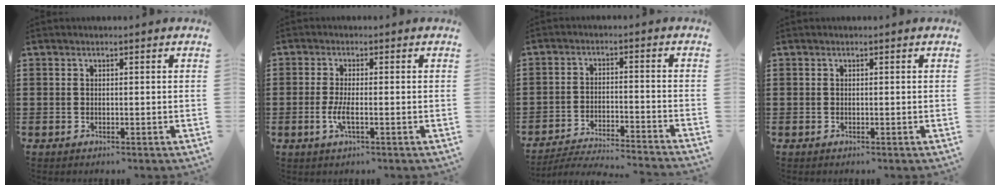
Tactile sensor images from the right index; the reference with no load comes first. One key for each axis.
{"total": 3.2, "fx": -0.9, "fy": 0.6, "fz": 3.0, "tx": -0.066, "ty": -0.010, "tz": -0.017}
{"total": 4.6, "fx": -4.4, "fy": -0.4, "fz": 1.1, "tx": -0.028, "ty": -0.012, "tz": -0.093}
{"total": 0.0}